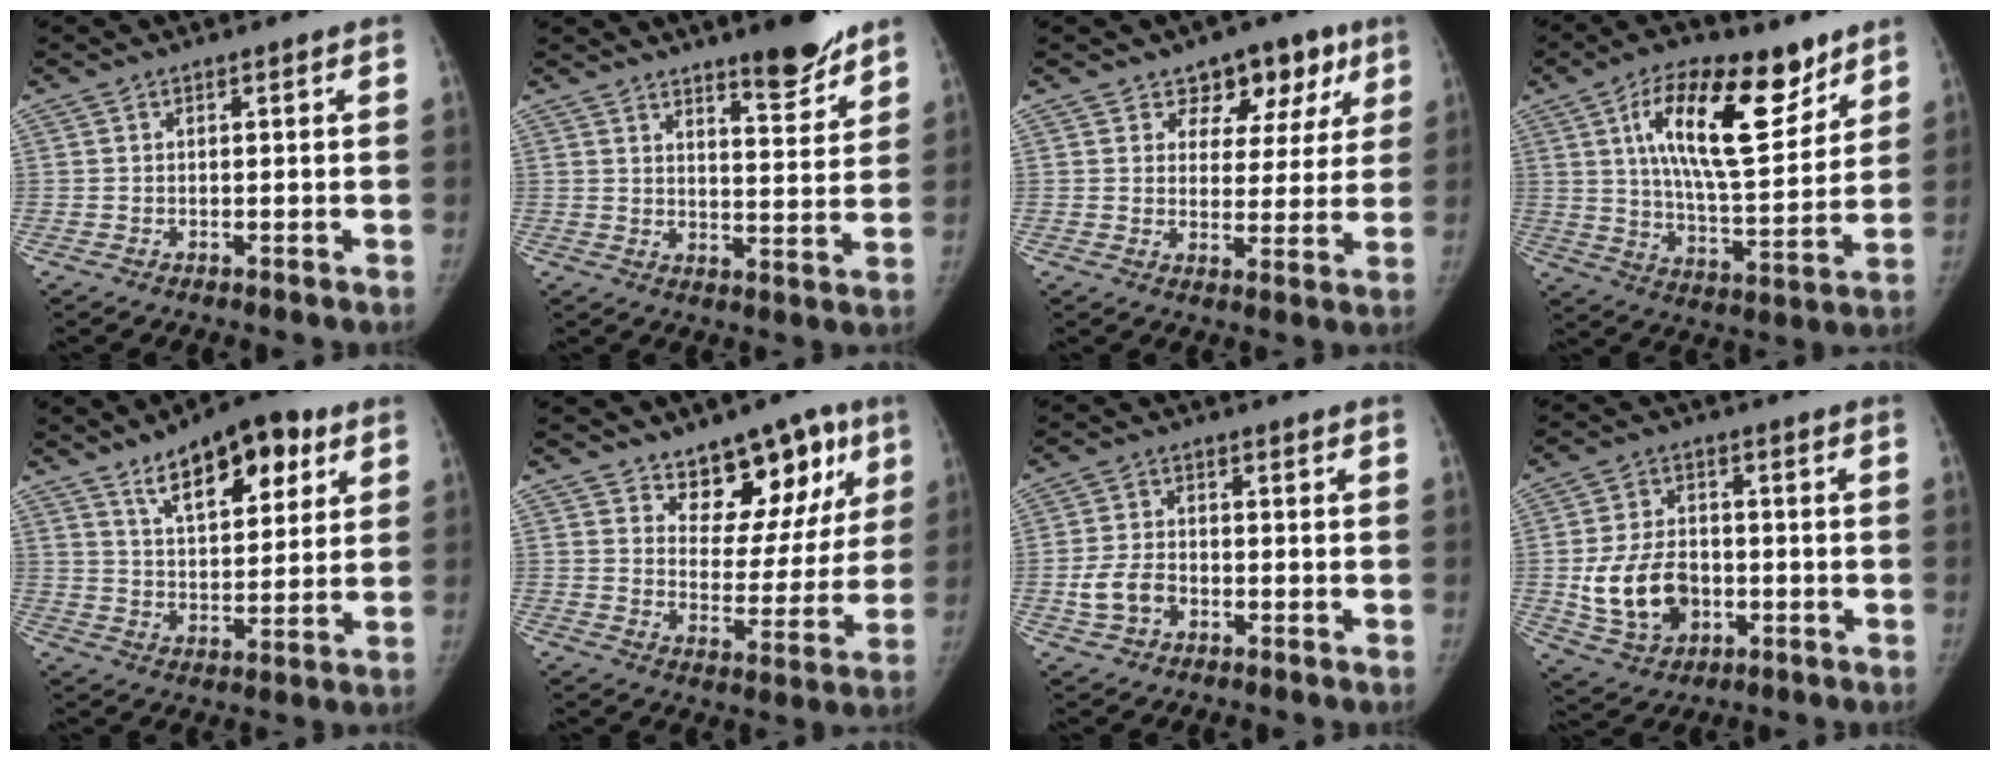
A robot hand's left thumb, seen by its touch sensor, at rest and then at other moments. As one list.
[{"total": 8.6, "force": [6.7, 2.0, 4.9], "torque": [-0.047, -0.054, 0.103]}, {"total": 9.9, "force": [5.8, 6.7, 4.2], "torque": [0.001, -0.018, 0.079]}, {"total": 20.5, "force": [9.9, 8.6, 15.7], "torque": [-0.218, -0.047, 0.169]}, {"total": 15.1, "force": [8.4, 6.7, 10.7], "torque": [-0.120, -0.031, 0.133]}, {"total": 14.2, "force": [8.8, 8.2, 7.6], "torque": [-0.033, -0.047, 0.131]}, {"total": 5.8, "force": [-1.9, 4.2, 3.5], "torque": [-0.064, 0.015, -0.035]}, {"total": 12.6, "force": [-2.3, 9.4, 8.1], "torque": [-0.125, 0.010, -0.029]}]